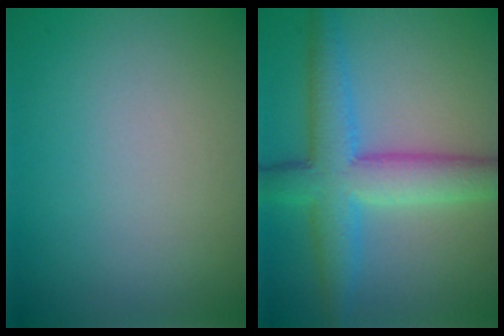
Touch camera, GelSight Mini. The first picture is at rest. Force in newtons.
{"total": 6.9, "press": 6.9, "slide": 0.2}